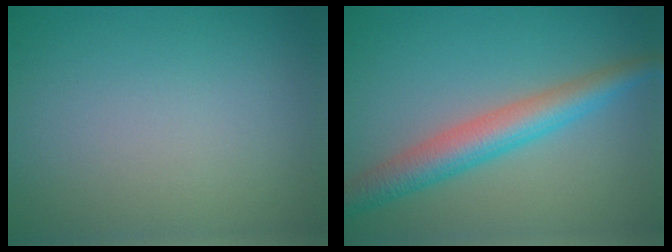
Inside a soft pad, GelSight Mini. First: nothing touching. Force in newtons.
{"total": 4.8, "press": 4.8, "slide": 0.0}